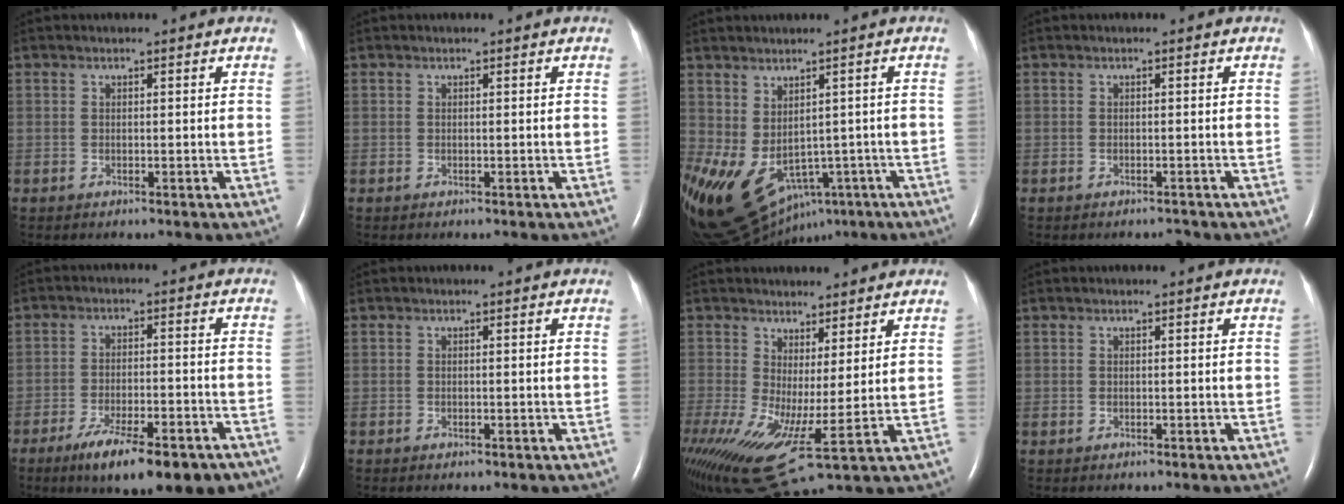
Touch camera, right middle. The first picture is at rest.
{"total": 0.0}
{"total": 19.1, "force": [-9.7, 11.1, 12.2], "torque": [-0.263, -0.040, -0.123]}
{"total": 0.7, "force": [-0.6, 0.2, 0.1], "torque": [-0.003, -0.001, -0.009]}
{"total": 13.9, "force": [-9.9, 3.6, 9.0], "torque": [-0.110, -0.011, -0.144]}
{"total": 0.0}
{"total": 12.3, "force": [-1.2, 1.4, 12.2], "torque": [-0.247, -0.004, -0.004]}
{"total": 0.0}